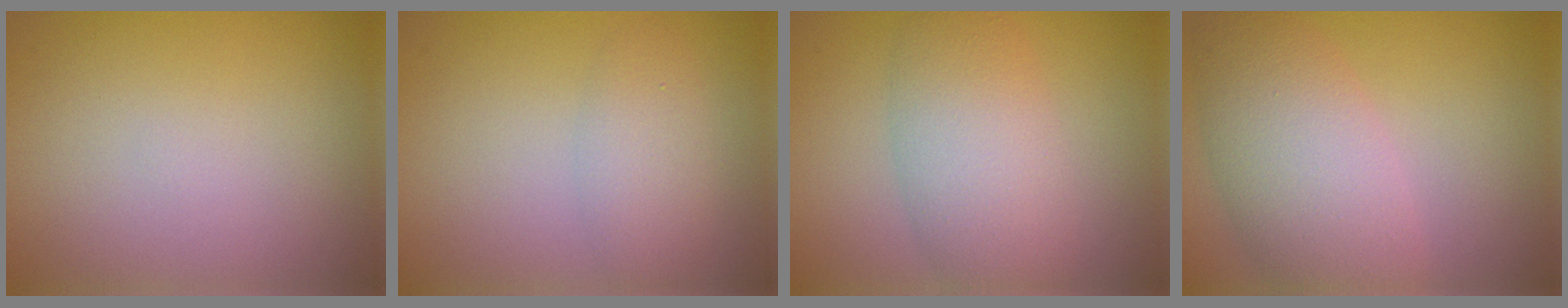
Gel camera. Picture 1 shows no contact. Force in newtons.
{"total": 1.8, "press": 1.8, "slide": 0.2}
{"total": 6.1, "press": 6.1, "slide": 0.1}
{"total": 7.0, "press": 7.0, "slide": 0.6}